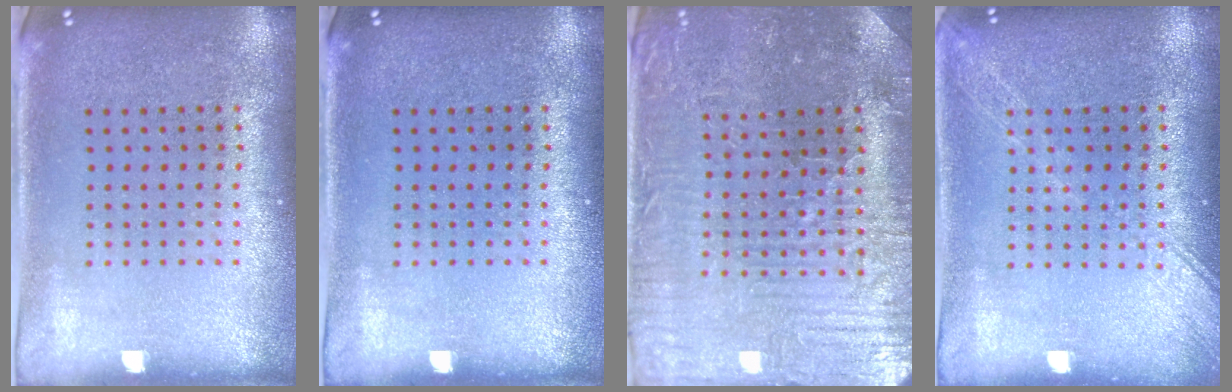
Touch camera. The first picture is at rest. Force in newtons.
{"total": 0.0}
{"total": 3.8, "press": 3.7, "slide": 0.5}
{"total": 2.6, "press": 2.6, "slide": 0.3}